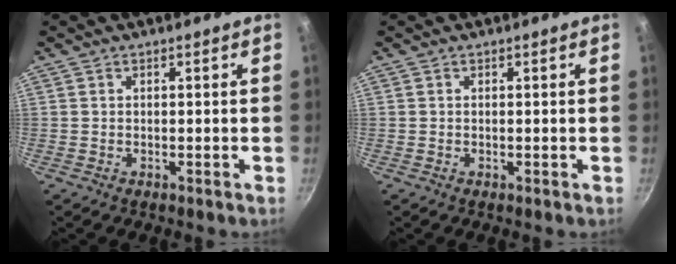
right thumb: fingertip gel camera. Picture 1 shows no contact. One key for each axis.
{"total": 0.0}